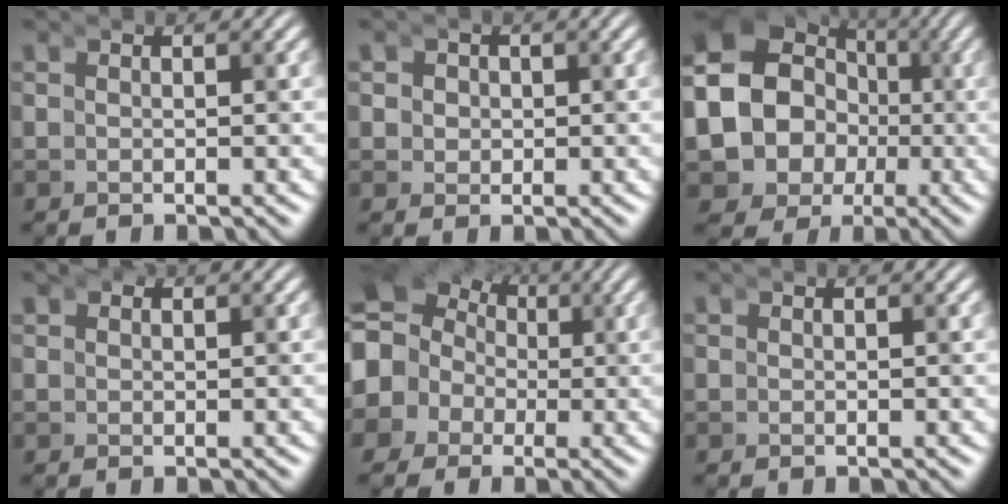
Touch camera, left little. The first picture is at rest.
{"total": 2.2, "force": [-0.3, 2.1, 0.8], "torque": [-0.039, -0.010, -0.004]}
{"total": 15.6, "force": [-2.0, 13.8, 7.1], "torque": [-0.195, -0.072, -0.027]}
{"total": 0.6, "force": [0.6, -0.2, 0.0], "torque": [-0.003, 0.003, 0.011]}
{"total": 9.8, "force": [-0.6, 8.8, 4.2], "torque": [-0.117, -0.032, -0.013]}
{"total": 0.0}